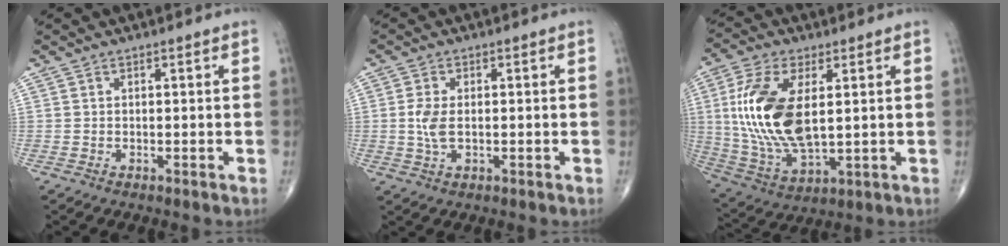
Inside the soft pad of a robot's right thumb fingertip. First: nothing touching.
{"total": 4.3, "force": [-0.1, 2.4, 3.6], "torque": [-0.085, 0.001, -0.004]}
{"total": 17.8, "force": [2.7, 8.7, 15.3], "torque": [-0.321, -0.014, 0.060]}